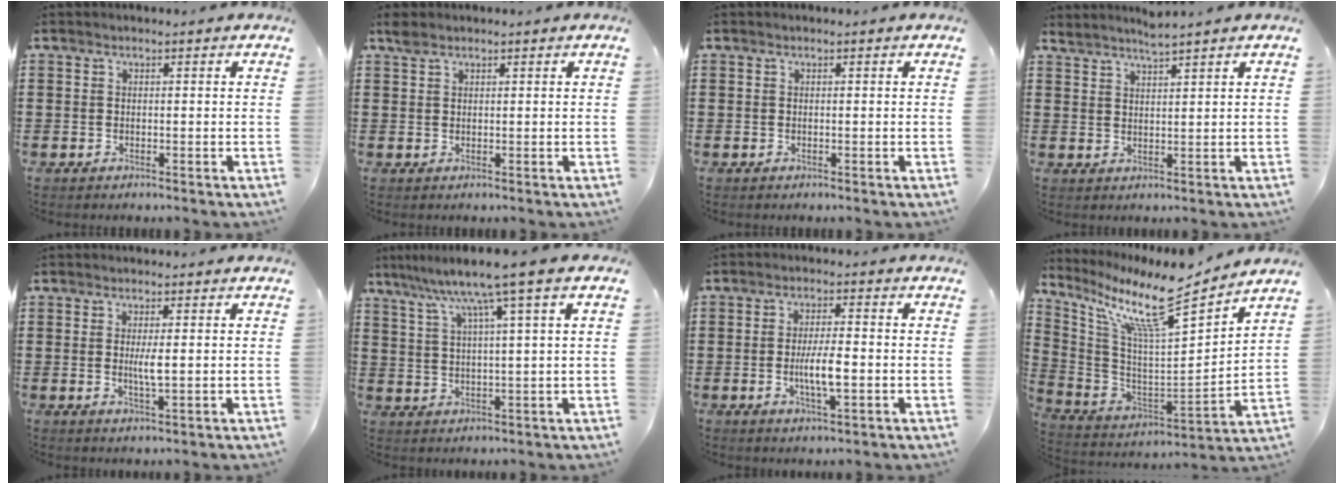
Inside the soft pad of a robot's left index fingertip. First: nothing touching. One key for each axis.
{"total": 1.6, "fx": 1.2, "fy": 0.8, "fz": 0.6, "tx": -0.016, "ty": 0.003, "tz": 0.023}
{"total": 0.0}
{"total": 2.7, "fx": 2.6, "fy": -0.6, "fz": 0.3, "tx": -0.012, "ty": -0.006, "tz": 0.050}
{"total": 3.1, "fx": 0.3, "fy": 0.4, "fz": 3.1, "tx": -0.059, "ty": -0.004, "tz": 0.005}
{"total": 7.5, "fx": 4.8, "fy": -0.4, "fz": 5.7, "tx": -0.129, "ty": -0.019, "tz": 0.075}
{"total": 5.7, "fx": -0.9, "fy": 1.4, "fz": 5.4, "tx": -0.106, "ty": -0.003, "tz": -0.020}
{"total": 11.6, "fx": 8.9, "fy": 0.8, "fz": 7.3, "tx": -0.176, "ty": -0.068, "tz": 0.145}